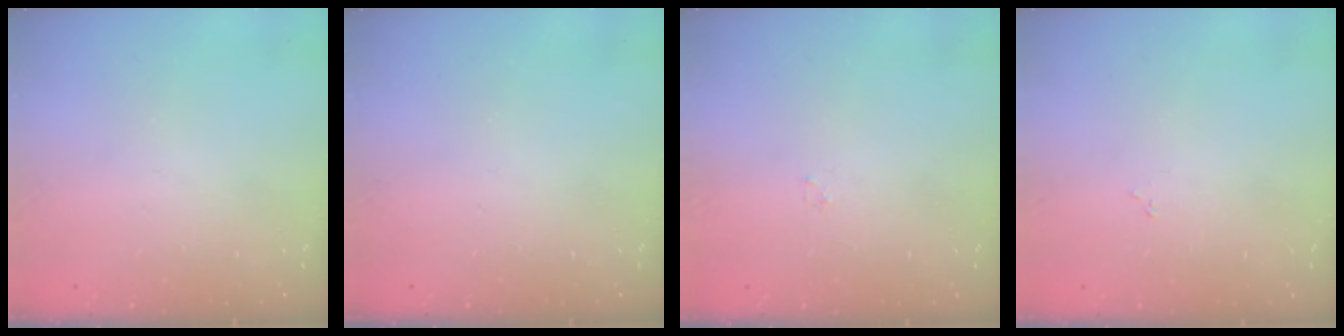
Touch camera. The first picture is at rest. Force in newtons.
{"total": 0.0}
{"total": 0.8, "press": 0.8, "slide": 0.2}
{"total": 1.9, "press": 1.9, "slide": 0.3}